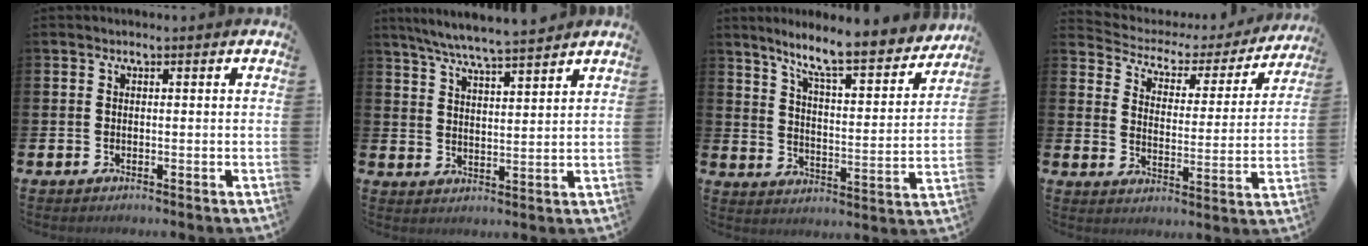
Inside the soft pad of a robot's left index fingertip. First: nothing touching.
{"total": 6.4, "force": [6.1, -0.1, 1.9], "torque": [-0.061, -0.029, 0.109]}
{"total": 8.8, "force": [7.8, 0.8, 3.9], "torque": [-0.093, -0.062, 0.128]}
{"total": 3.4, "force": [2.6, 2.0, 0.8], "torque": [-0.040, -0.025, 0.033]}